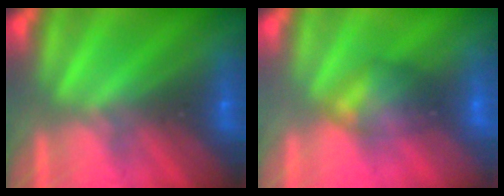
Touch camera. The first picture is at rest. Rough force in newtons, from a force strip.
{"total": 2.9}